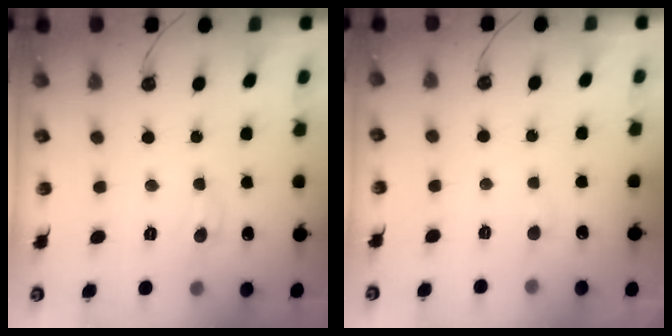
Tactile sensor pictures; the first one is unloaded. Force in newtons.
{"total": 0.6, "press": 0.5, "slide": 0.4}